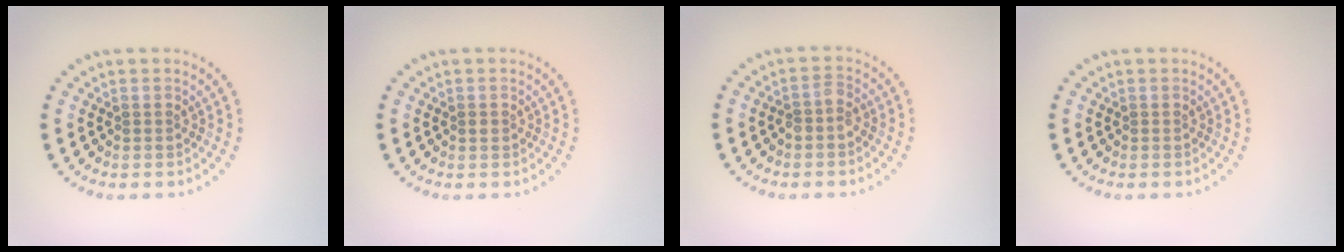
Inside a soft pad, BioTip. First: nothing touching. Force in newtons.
{"total": 0.7, "press": 0.7, "slide": 0.0}
{"total": 1.5, "press": 1.3, "slide": 0.7}
{"total": 0.0}